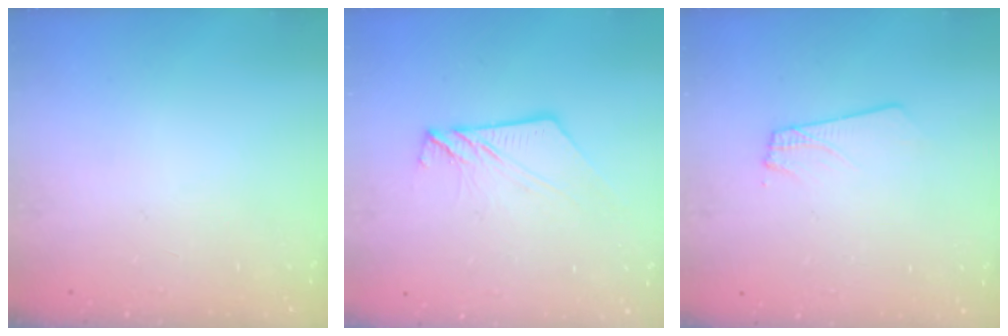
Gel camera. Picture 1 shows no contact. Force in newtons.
{"total": 9.0, "press": 8.9, "slide": 0.8}
{"total": 1.8, "press": 1.8, "slide": 0.1}